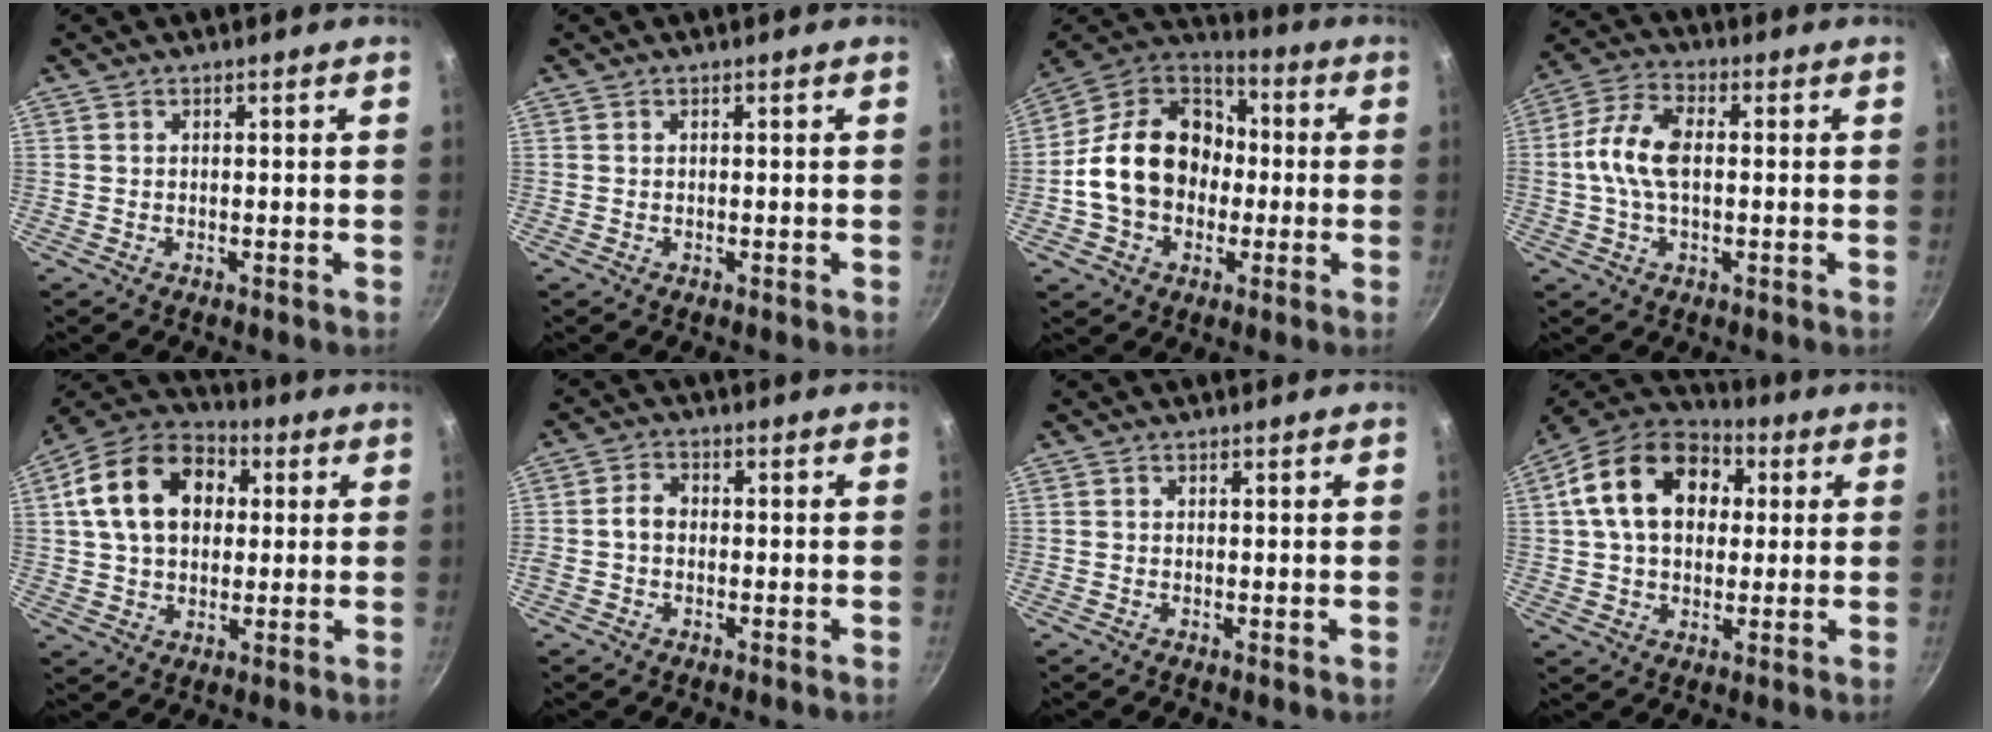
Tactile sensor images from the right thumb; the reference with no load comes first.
{"total": 0.0}
{"total": 19.7, "force": [-1.4, 15.4, 12.1], "torque": [-0.186, 0.050, -0.032]}
{"total": 10.1, "force": [0.3, 5.7, 8.3], "torque": [-0.164, 0.027, -0.007]}
{"total": 17.4, "force": [3.9, 12.5, 11.5], "torque": [-0.175, 0.025, 0.051]}
{"total": 3.4, "force": [-0.5, 2.7, 2.1], "torque": [-0.029, 0.014, -0.016]}
{"total": 0.0}
{"total": 18.3, "force": [4.2, 13.1, 12.1], "torque": [-0.187, 0.025, 0.054]}